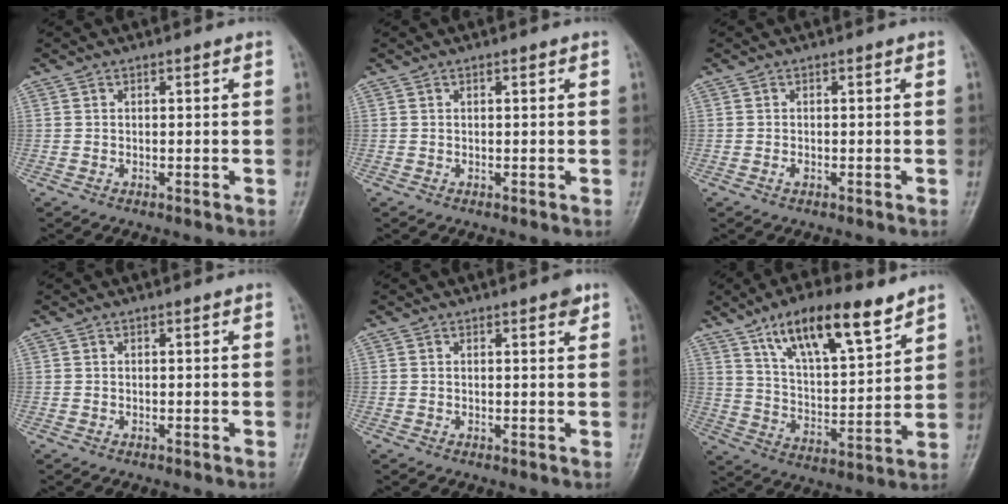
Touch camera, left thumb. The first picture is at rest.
{"total": 0.5, "force": [0.2, 0.1, 0.5], "torque": [-0.010, 0.001, 0.003]}
{"total": 0.9, "force": [-0.4, 0.5, 0.7], "torque": [-0.014, 0.004, -0.006]}
{"total": 0.0}
{"total": 1.9, "force": [1.1, 0.5, 1.4], "torque": [-0.017, -0.004, 0.012]}
{"total": 16.6, "force": [10.5, 5.5, 11.7], "torque": [-0.173, -0.045, 0.188]}